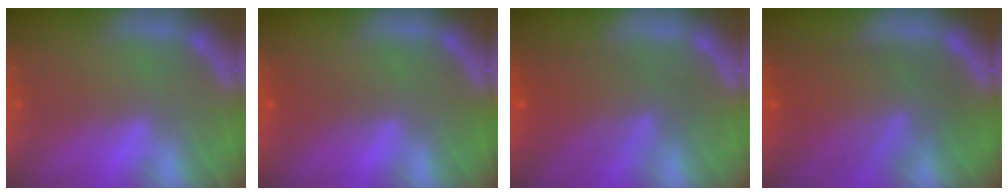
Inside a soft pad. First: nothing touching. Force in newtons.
{"total": 1.5}
{"total": 6.6}
{"total": 9.0}